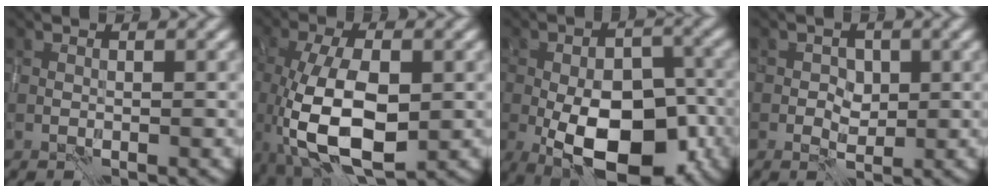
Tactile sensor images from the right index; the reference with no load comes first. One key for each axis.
{"total": 9.9, "fx": -2.2, "fy": 4.5, "fz": 8.6, "tx": -0.177, "ty": -0.009, "tz": -0.034}
{"total": 12.9, "fx": -4.5, "fy": 6.8, "fz": 10.1, "tx": -0.149, "ty": -0.012, "tz": -0.071}
{"total": 2.5, "fx": 0.0, "fy": 2.0, "fz": 1.5, "tx": -0.022, "ty": -0.002, "tz": -0.003}